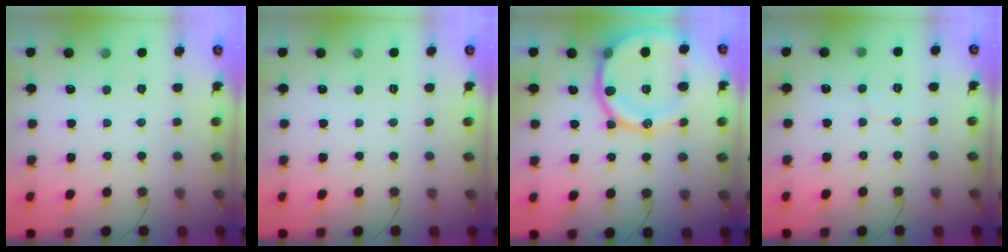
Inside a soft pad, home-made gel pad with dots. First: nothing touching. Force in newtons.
{"total": 0.0}
{"total": 18.6, "press": 18.5, "slide": 1.5}
{"total": 3.6, "press": 3.6, "slide": 0.5}